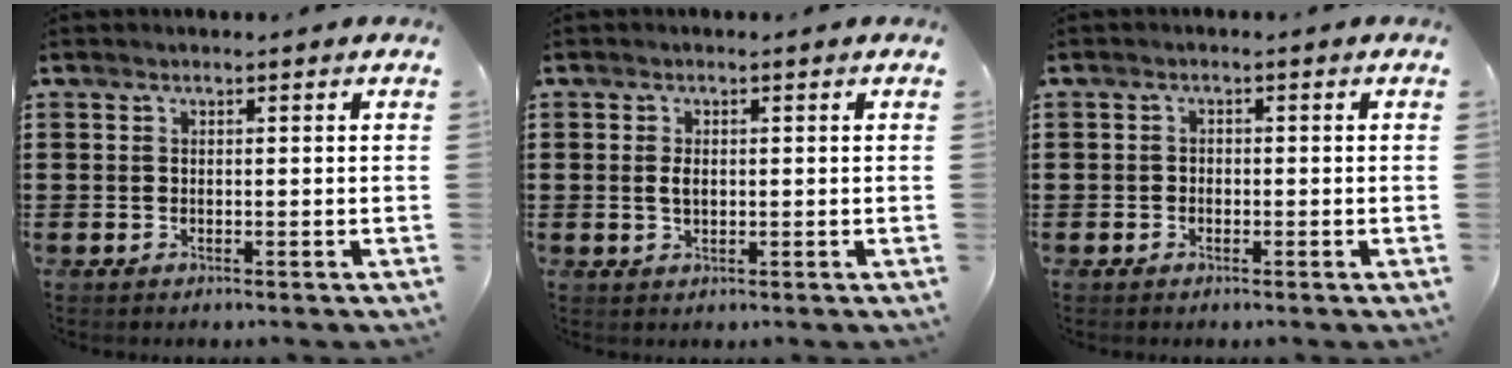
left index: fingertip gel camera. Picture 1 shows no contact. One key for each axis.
{"total": 1.9, "fx": 0.2, "fy": 1.0, "fz": 1.6, "tx": -0.035, "ty": 0.004, "tz": 0.002}
{"total": 1.0, "fx": -0.7, "fy": 0.7, "fz": 0.1, "tx": -0.006, "ty": 0.002, "tz": -0.017}